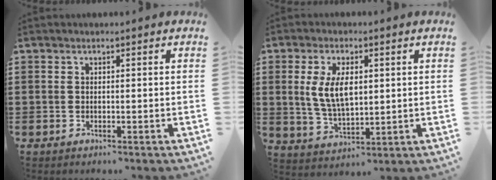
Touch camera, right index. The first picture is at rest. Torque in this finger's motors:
{"motor_torque": [0.90, -0.46, 0.37, 0.17]}